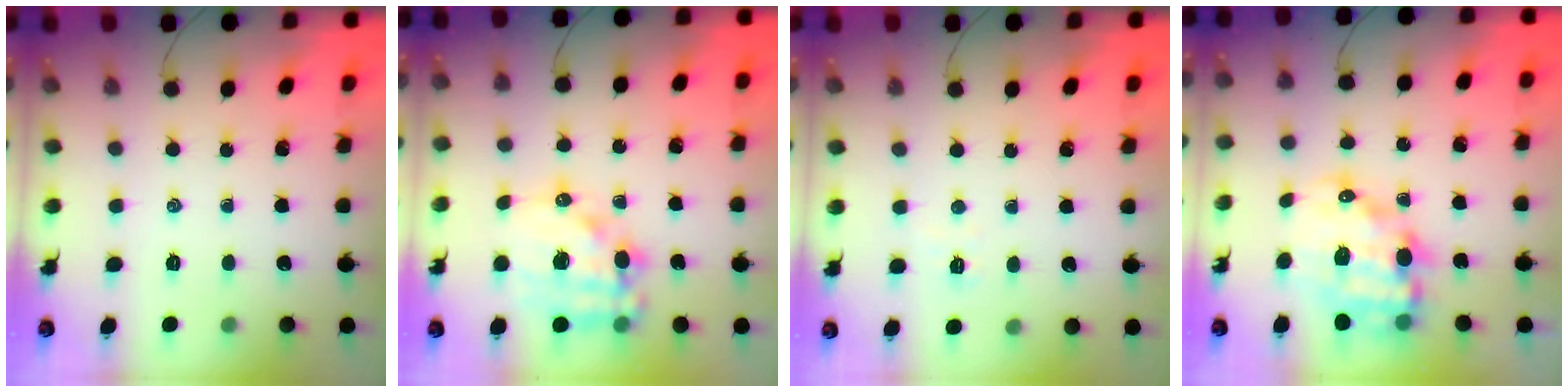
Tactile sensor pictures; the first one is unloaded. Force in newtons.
{"total": 16.3, "press": 15.9, "slide": 3.7}
{"total": 2.3, "press": 2.2, "slide": 0.7}
{"total": 14.1, "press": 13.8, "slide": 3.2}